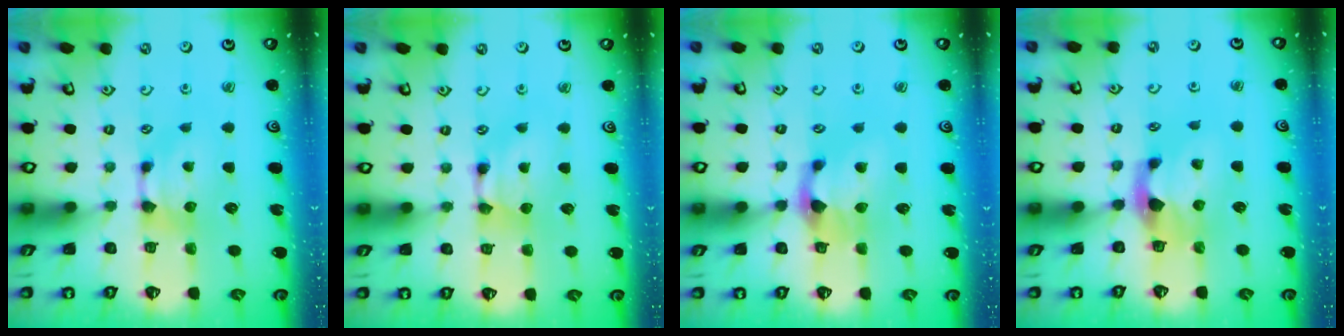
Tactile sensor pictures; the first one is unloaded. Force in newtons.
{"total": 1.6, "press": 1.6, "slide": 0.1}
{"total": 2.8, "press": 2.2, "slide": 1.7}
{"total": 2.9, "press": 2.6, "slide": 1.3}